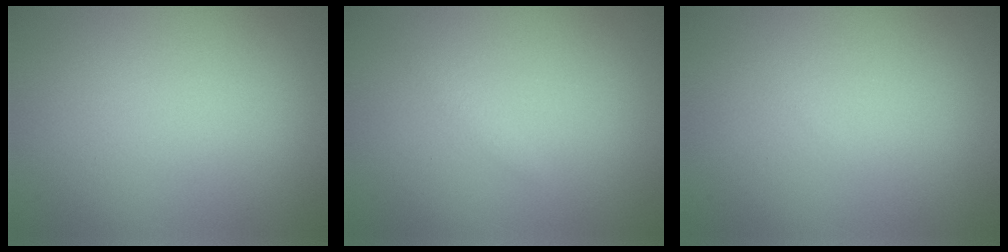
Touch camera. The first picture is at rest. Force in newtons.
{"total": 0.5, "press": 0.5, "slide": 0.0}
{"total": 0.0}